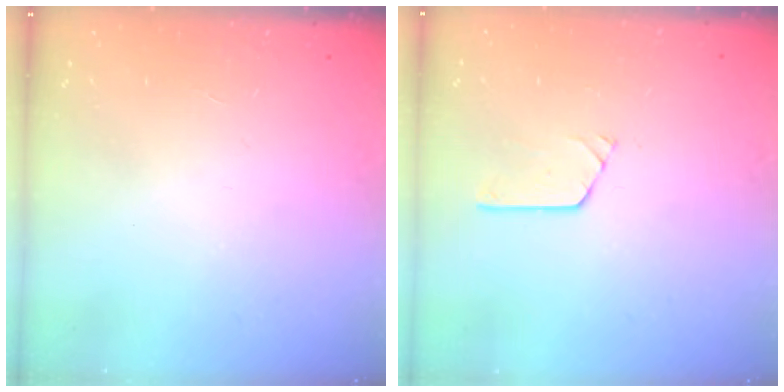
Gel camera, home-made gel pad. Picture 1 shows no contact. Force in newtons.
{"total": 4.7, "press": 4.7, "slide": 0.3}